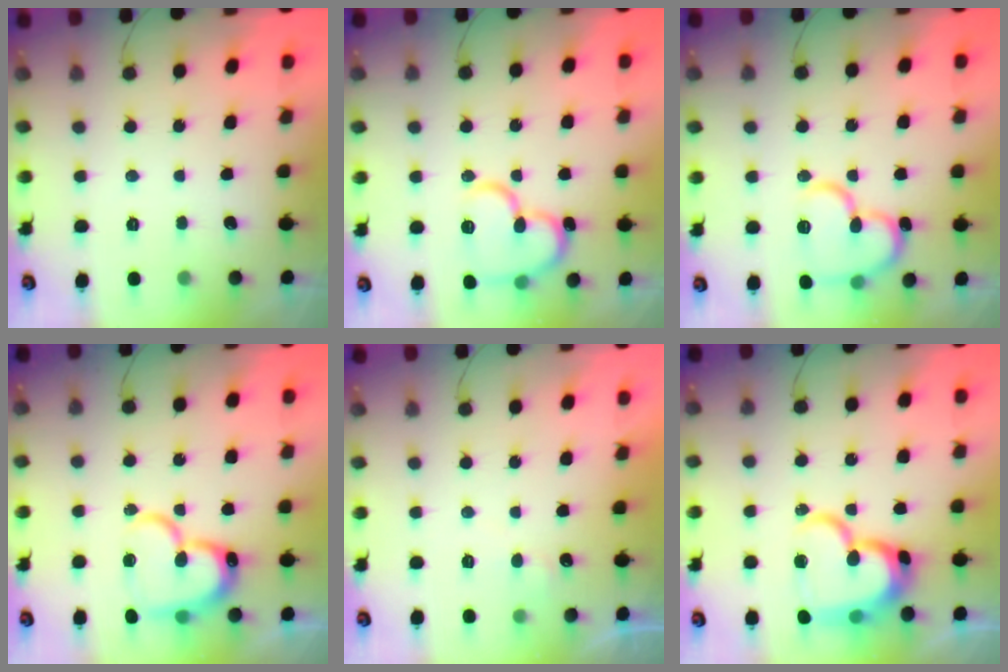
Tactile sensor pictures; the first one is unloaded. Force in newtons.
{"total": 16.0, "press": 15.9, "slide": 2.2}
{"total": 16.0, "press": 15.9, "slide": 2.2}
{"total": 19.0, "press": 18.9, "slide": 2.0}
{"total": 5.1, "press": 5.1, "slide": 0.3}
{"total": 20.1, "press": 20.1, "slide": 1.5}